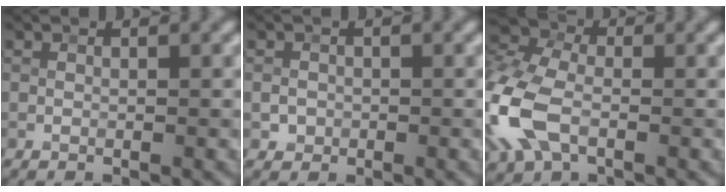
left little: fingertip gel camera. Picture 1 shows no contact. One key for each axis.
{"total": 1.0, "fx": -0.2, "fy": 1.0, "fz": 0.1, "tx": 0.004, "ty": -0.002, "tz": -0.003}
{"total": 9.3, "fx": -2.5, "fy": 5.9, "fz": 6.8, "tx": -0.185, "ty": 0.003, "tz": -0.066}